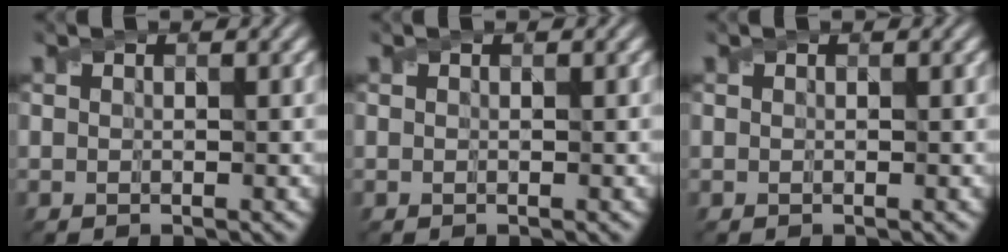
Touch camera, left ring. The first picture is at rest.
{"total": 0.0}
{"total": 0.0}